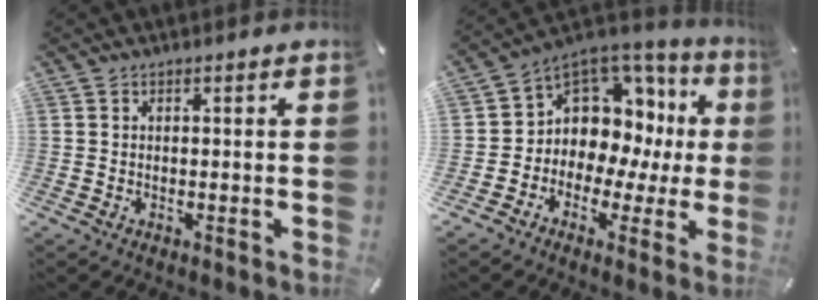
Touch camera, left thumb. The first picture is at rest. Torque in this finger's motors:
{"motor_torque": [1.05, 1.22, 0.52, 0.45, 0.08]}